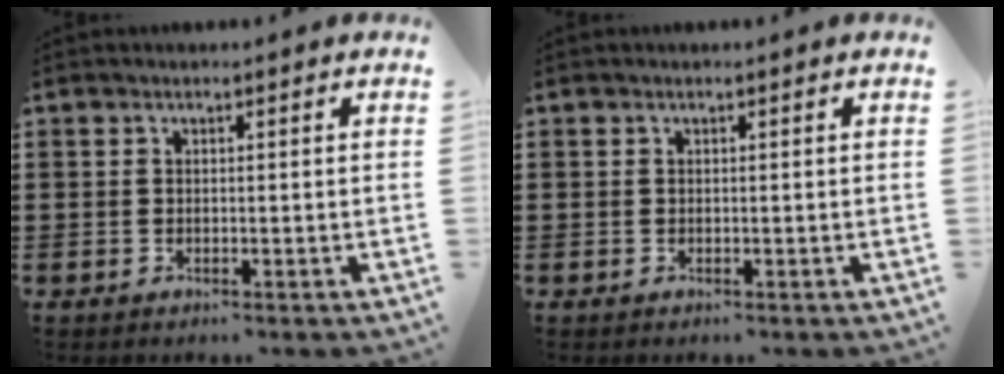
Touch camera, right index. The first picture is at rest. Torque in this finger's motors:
{"motor_torque": [1.67, 0.46, 0.00, 0.00]}